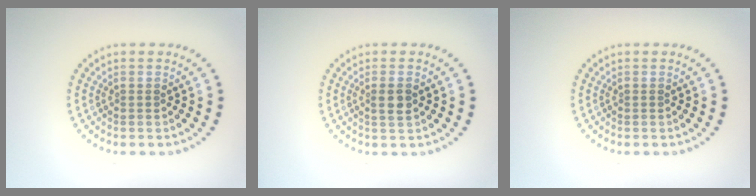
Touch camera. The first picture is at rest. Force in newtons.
{"total": 1.7, "press": 1.5, "slide": 0.7}
{"total": 0.0}